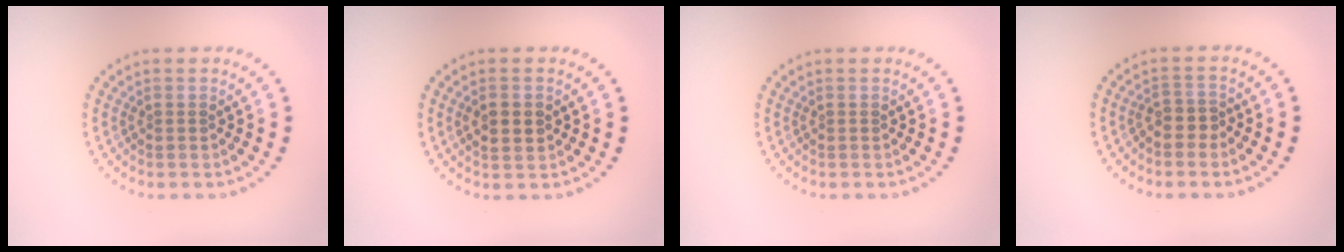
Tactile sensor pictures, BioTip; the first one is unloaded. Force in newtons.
{"total": 1.7, "press": 1.7, "slide": 0.1}
{"total": 0.0}
{"total": 1.7, "press": 1.3, "slide": 1.1}